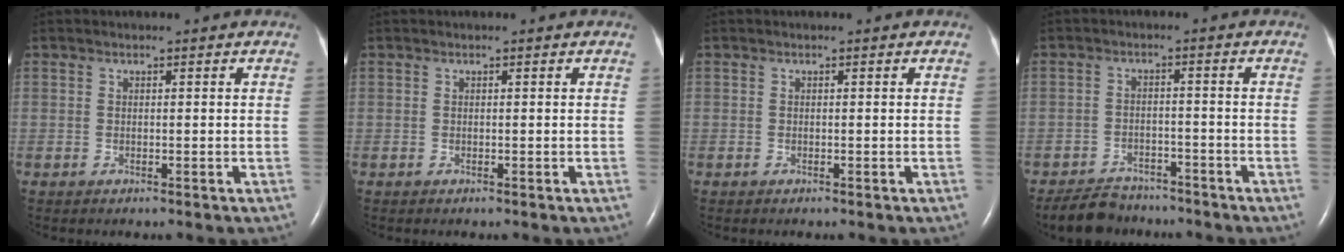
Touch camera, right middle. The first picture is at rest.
{"total": 0.0}
{"total": 0.0}
{"total": 6.3, "force": [-5.7, 2.6, 1.1], "torque": [-0.027, -0.008, -0.093]}